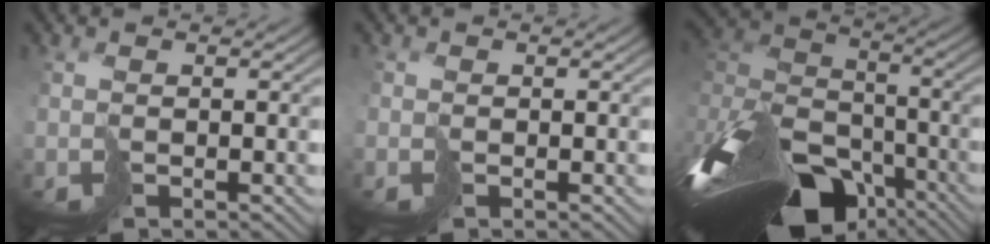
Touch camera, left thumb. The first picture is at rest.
{"total": 0.5, "force": [-0.3, 0.5, 0.0], "torque": [0.000, -0.002, -0.004]}
{"total": 18.4, "force": [-11.1, 10.0, 10.9], "torque": [-0.264, -0.022, -0.166]}